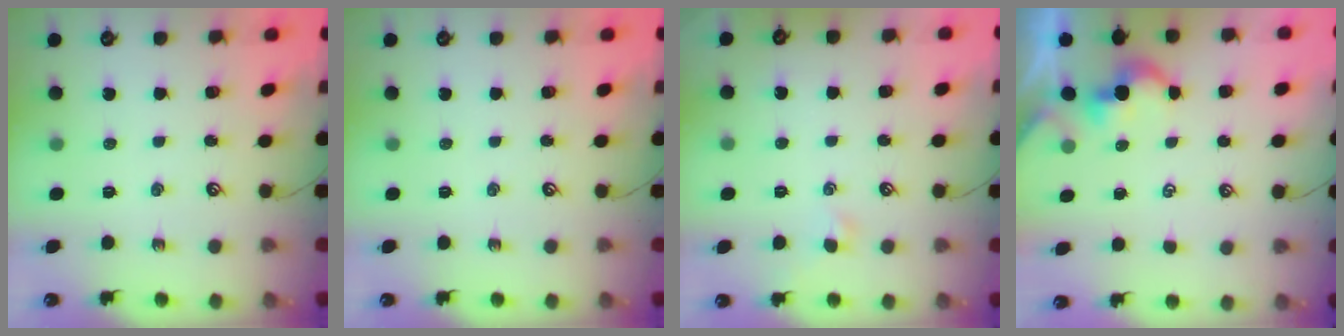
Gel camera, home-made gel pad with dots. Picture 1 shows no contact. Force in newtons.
{"total": 0.0}
{"total": 0.0}
{"total": 2.4, "press": 2.4, "slide": 0.2}